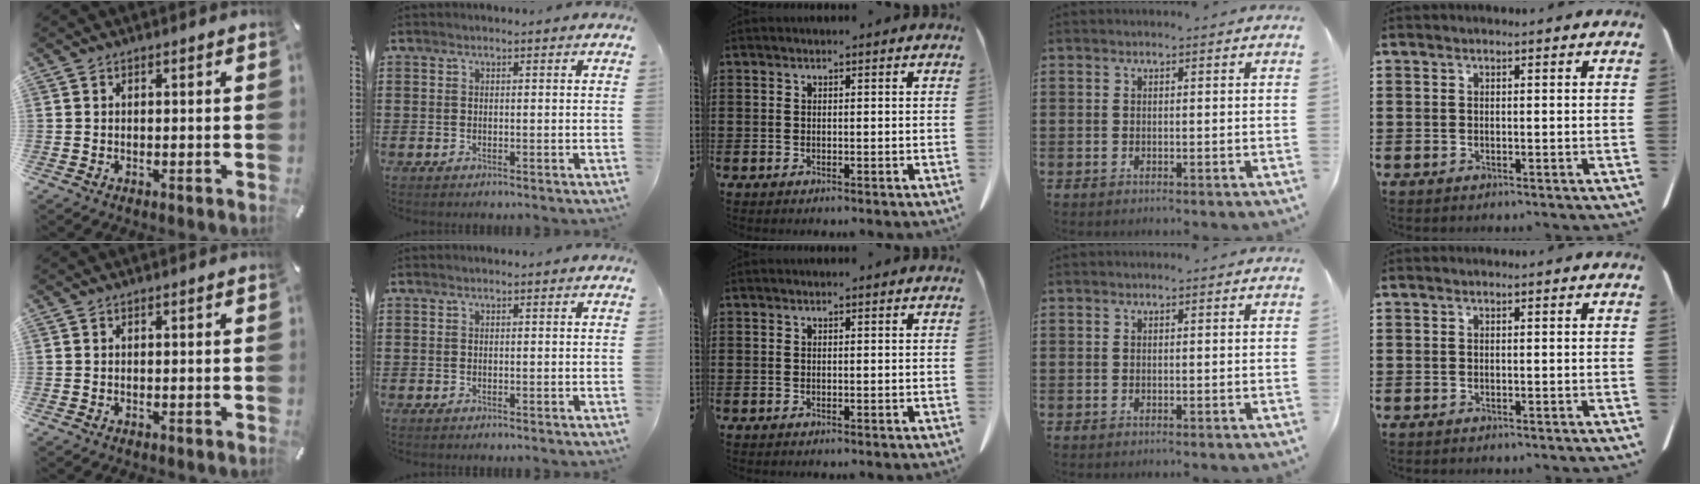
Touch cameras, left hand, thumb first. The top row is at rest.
{}